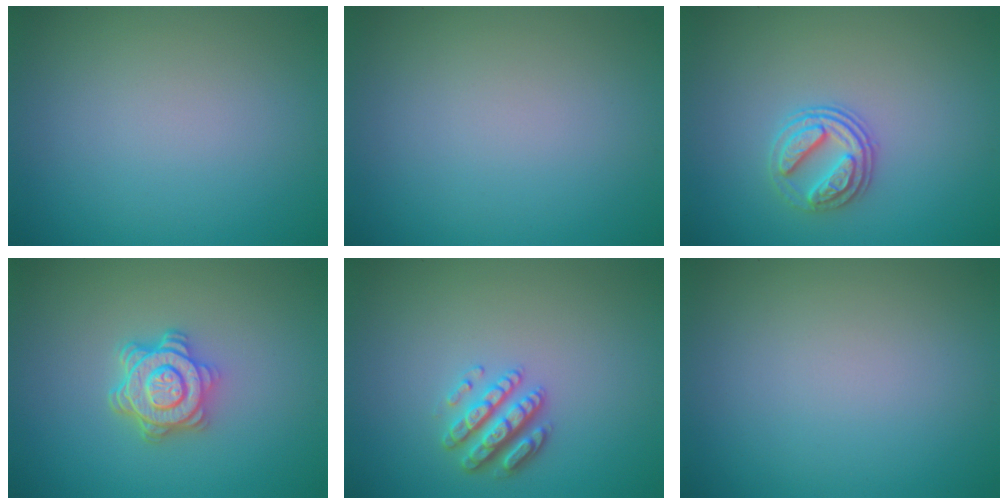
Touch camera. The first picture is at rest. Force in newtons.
{"total": 0.0}
{"total": 2.7, "press": 2.5, "slide": 1.0}
{"total": 4.5, "press": 3.6, "slide": 2.8}
{"total": 2.9, "press": 2.8, "slide": 1.1}
{"total": 0.0}